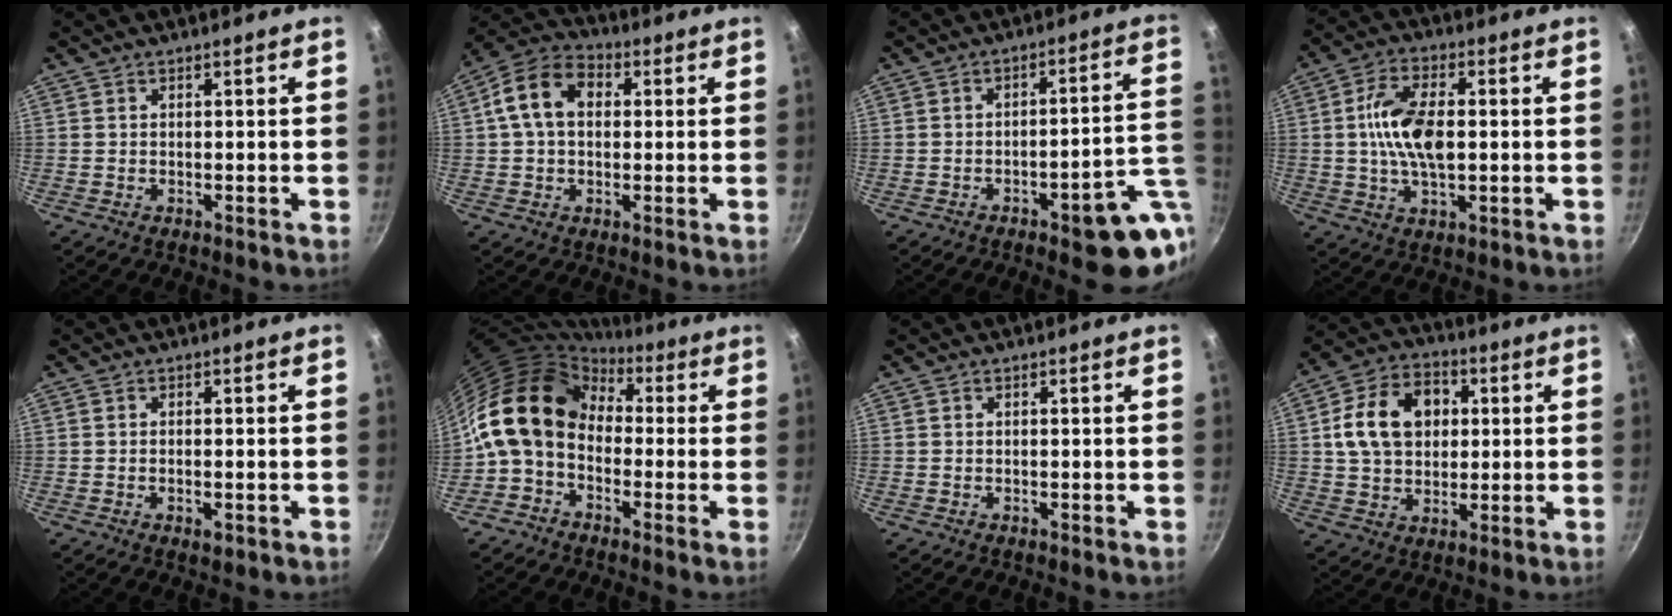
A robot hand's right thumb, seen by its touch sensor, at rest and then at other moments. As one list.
[{"total": 11.2, "force": [1.8, 8.1, 7.5], "torque": [-0.112, 0.025, 0.012]}, {"total": 12.7, "force": [-4.3, 3.9, 11.3], "torque": [-0.102, 0.030, -0.050]}, {"total": 11.5, "force": [0.5, 5.9, 9.8], "torque": [-0.178, 0.016, 0.005]}, {"total": 2.0, "force": [-0.7, 0.9, 1.7], "torque": [-0.032, -0.001, -0.012]}, {"total": 14.8, "force": [0.0, 11.3, 9.5], "torque": [-0.151, 0.040, -0.024]}, {"total": 0.0}, {"total": 14.9, "force": [2.9, 11.2, 9.4], "torque": [-0.136, 0.014, 0.041]}]